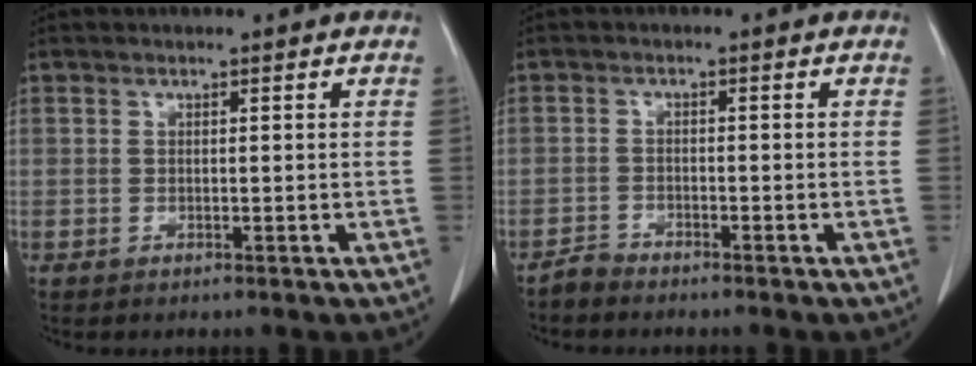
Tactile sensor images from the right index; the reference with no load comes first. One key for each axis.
{"total": 1.6, "fx": -1.6, "fy": 0.2, "fz": -0.1, "tx": -0.001, "ty": -0.003, "tz": -0.028}